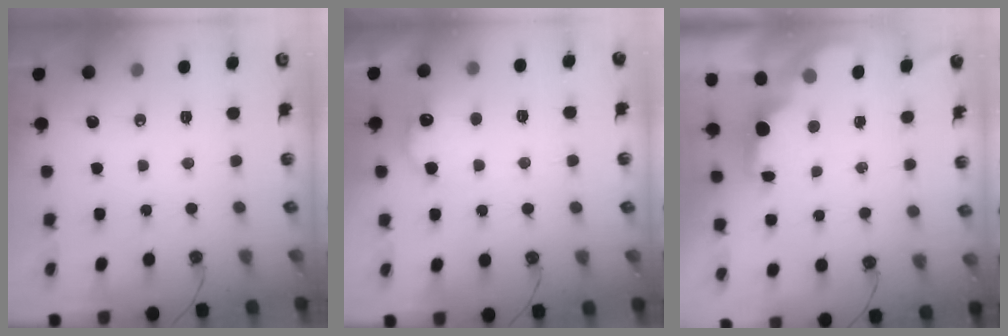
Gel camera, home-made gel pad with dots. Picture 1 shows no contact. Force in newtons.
{"total": 10.1, "press": 10.1, "slide": 0.4}
{"total": 1.9, "press": 1.7, "slide": 0.8}